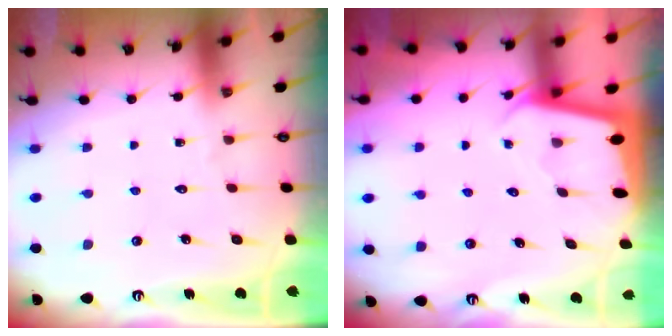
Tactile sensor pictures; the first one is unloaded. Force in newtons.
{"total": 1.8, "press": 1.8, "slide": 0.1}